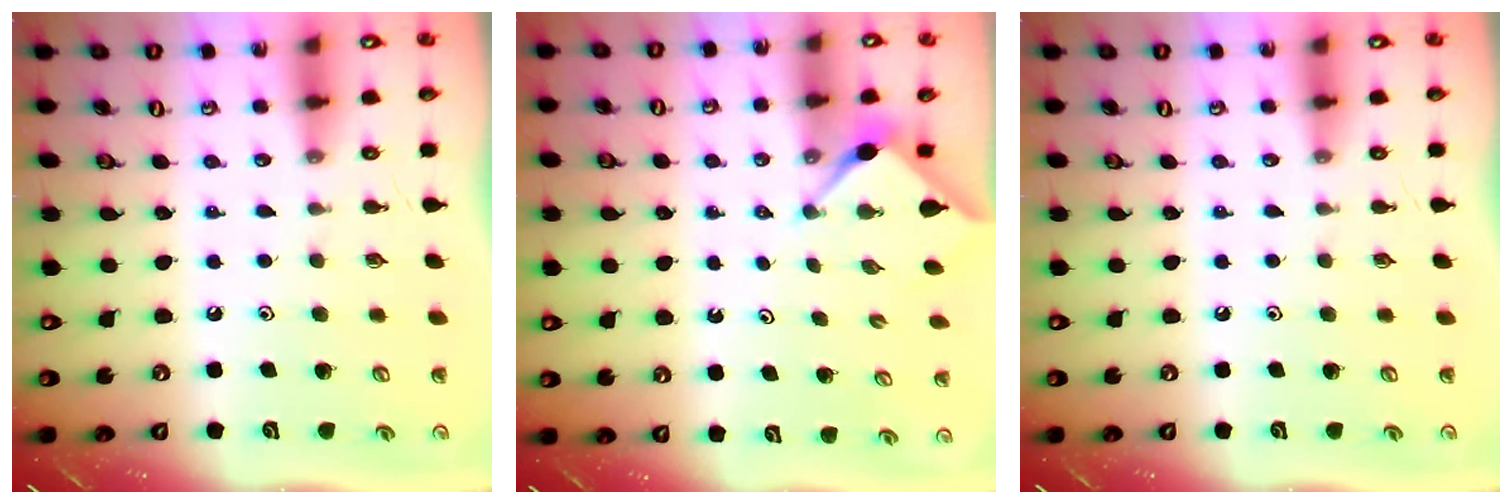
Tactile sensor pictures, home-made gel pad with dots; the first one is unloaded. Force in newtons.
{"total": 3.0, "press": 2.9, "slide": 0.4}
{"total": 0.0}